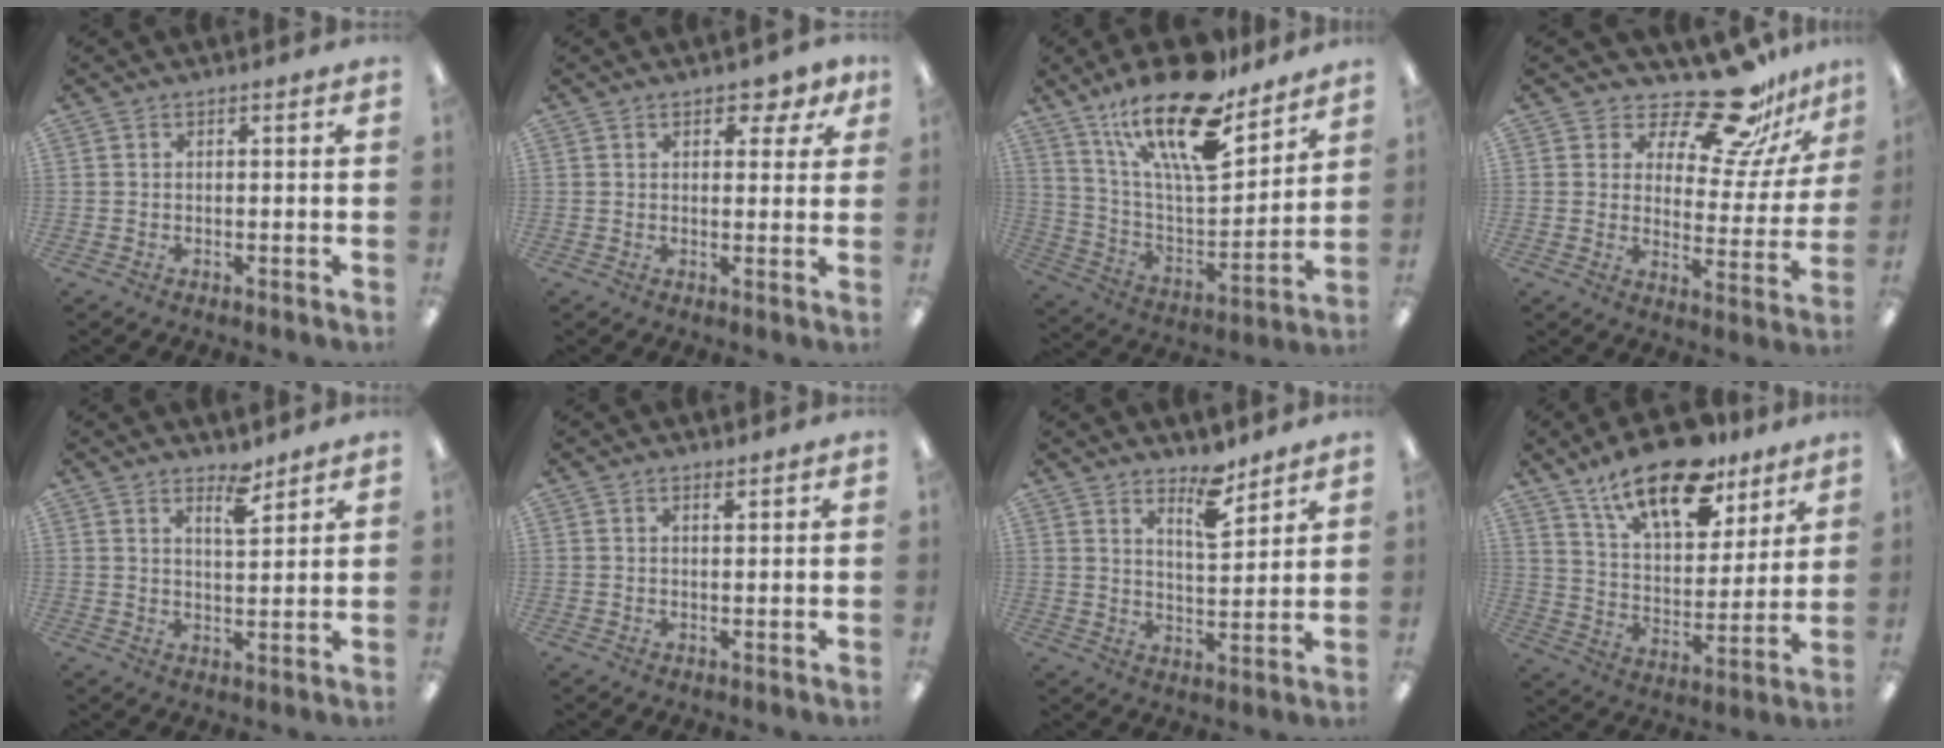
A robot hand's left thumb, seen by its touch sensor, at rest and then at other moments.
{"total": 5.0, "force": [2.8, 2.5, 3.2], "torque": [-0.037, -0.006, 0.044]}
{"total": 23.3, "force": [16.3, 7.8, 14.8], "torque": [-0.264, -0.102, 0.275]}
{"total": 18.7, "force": [14.6, 6.4, 9.8], "torque": [-0.157, -0.098, 0.247]}
{"total": 5.0, "force": [3.9, 1.3, 2.7], "torque": [-0.032, -0.026, 0.064]}
{"total": 1.1, "force": [1.0, 0.2, 0.5], "torque": [-0.010, -0.002, 0.018]}
{"total": 7.9, "force": [6.2, 2.6, 4.3], "torque": [-0.053, -0.045, 0.102]}
{"total": 19.8, "force": [13.9, 8.5, 11.2], "torque": [-0.187, -0.071, 0.240]}